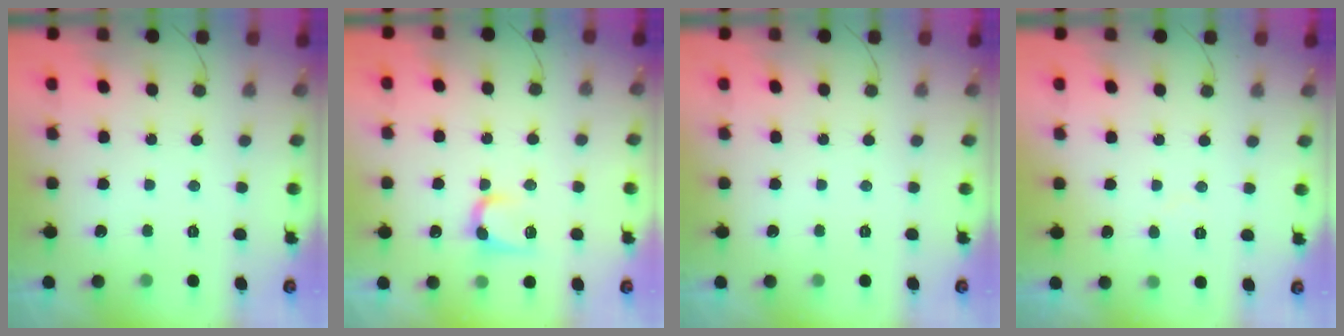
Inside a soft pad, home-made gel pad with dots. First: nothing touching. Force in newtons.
{"total": 7.4, "press": 7.4, "slide": 0.3}
{"total": 0.0}
{"total": 2.9, "press": 2.9, "slide": 0.2}